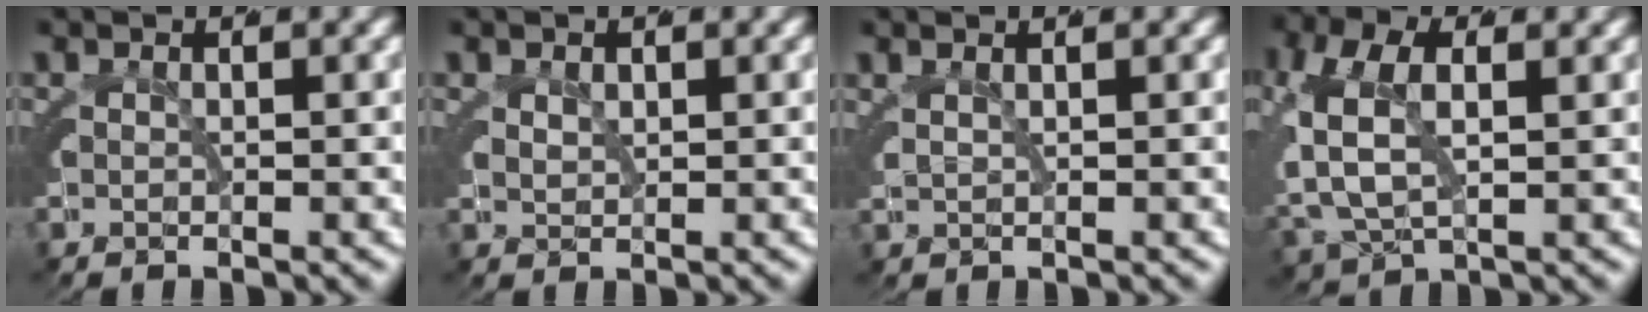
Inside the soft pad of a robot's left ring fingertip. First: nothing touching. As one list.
[{"total": 1.1, "force": [0.3, 1.0, 0.2], "torque": [-0.008, -0.006, 0.007]}, {"total": 0.9, "force": [0.6, 0.4, 0.5], "torque": [-0.017, 0.001, 0.011]}, {"total": 4.7, "force": [0.0, 3.7, 2.9], "torque": [-0.097, -0.020, 0.008]}]